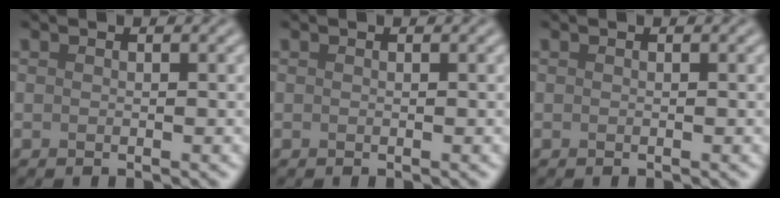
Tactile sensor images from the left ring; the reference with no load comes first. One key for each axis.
{"total": 0.0}
{"total": 0.0}